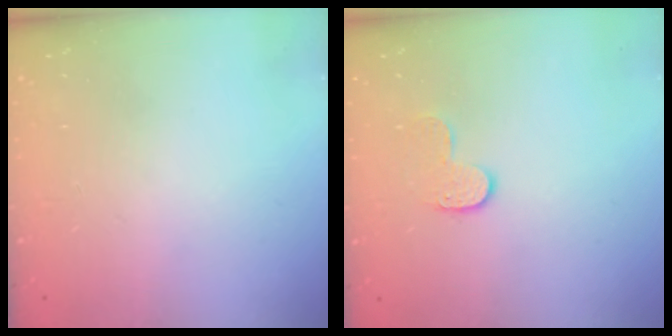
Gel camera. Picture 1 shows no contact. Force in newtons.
{"total": 6.1, "press": 6.1, "slide": 0.2}